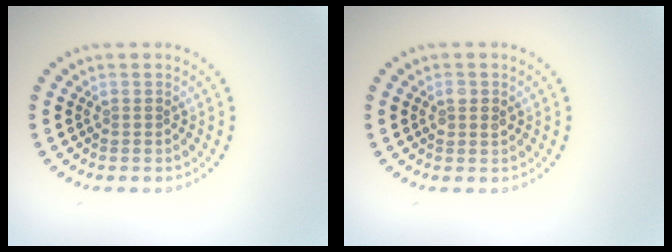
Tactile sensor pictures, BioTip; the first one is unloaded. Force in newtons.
{"total": 1.2, "press": 1.1, "slide": 0.3}